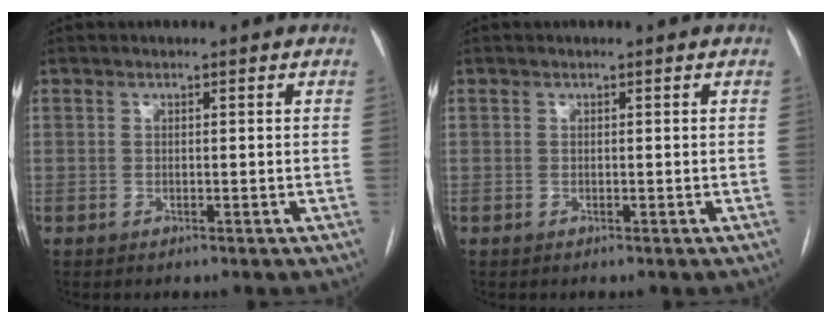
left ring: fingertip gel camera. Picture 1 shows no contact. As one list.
[{"total": 0.0}]